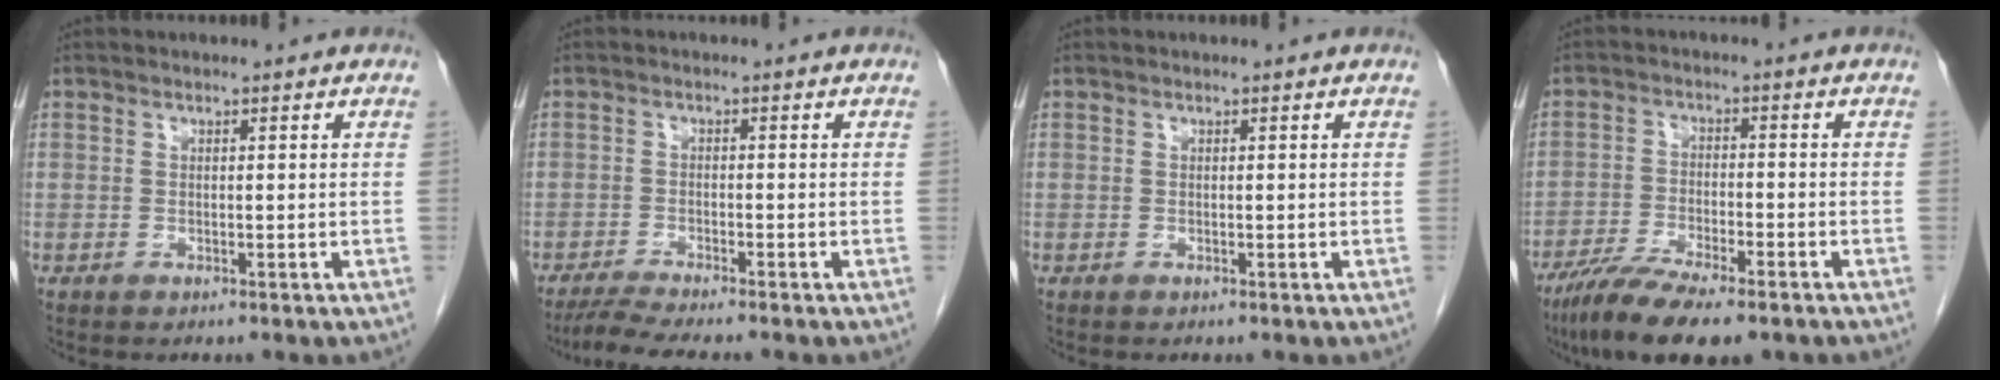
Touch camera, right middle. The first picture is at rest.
{"total": 5.2, "force": [-4.5, -0.7, 2.4], "torque": [-0.044, -0.018, -0.078]}
{"total": 0.0}
{"total": 11.4, "force": [-8.5, 2.3, 7.3], "torque": [-0.122, -0.023, -0.138]}